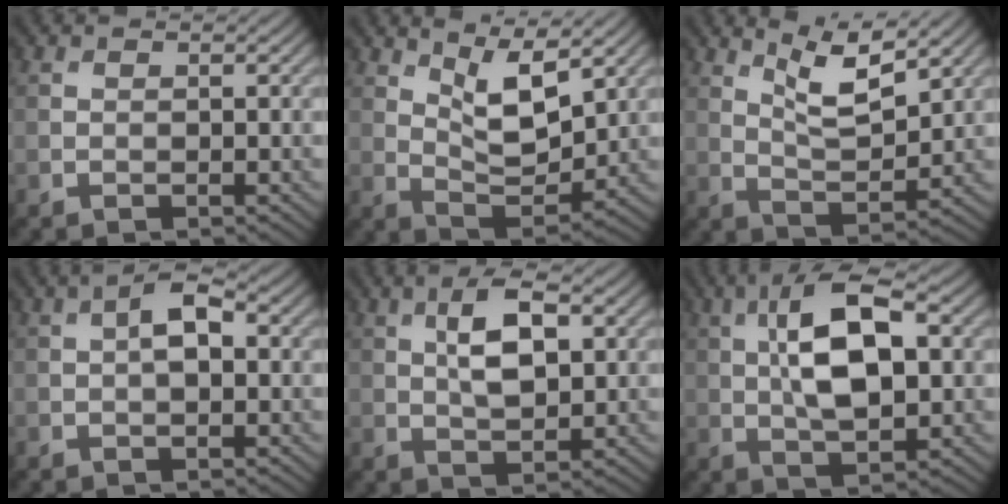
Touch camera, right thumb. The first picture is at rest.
{"total": 7.4, "force": [4.1, 2.8, 5.5], "torque": [-0.109, -0.008, 0.074]}
{"total": 6.7, "force": [4.4, 1.7, 4.7], "torque": [-0.091, -0.011, 0.088]}
{"total": 4.0, "force": [0.6, 2.0, 3.4], "torque": [-0.061, 0.006, 0.004]}
{"total": 6.4, "force": [1.6, 2.8, 5.5], "torque": [-0.105, 0.005, 0.028]}
{"total": 11.1, "force": [1.9, 4.8, 9.8], "torque": [-0.178, 0.011, 0.027]}